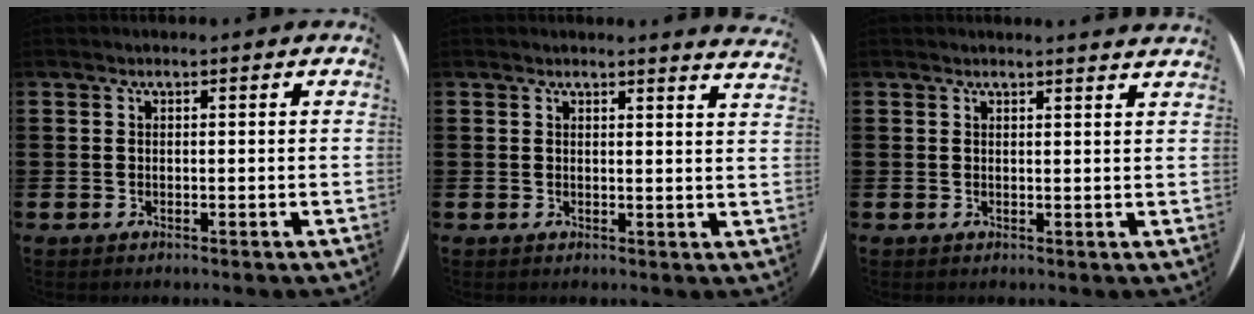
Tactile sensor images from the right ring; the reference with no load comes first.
{"total": 1.6, "force": [1.6, -0.4, 0.2], "torque": [-0.004, -0.010, 0.029]}
{"total": 1.2, "force": [1.2, -0.3, 0.1], "torque": [0.000, -0.004, 0.022]}